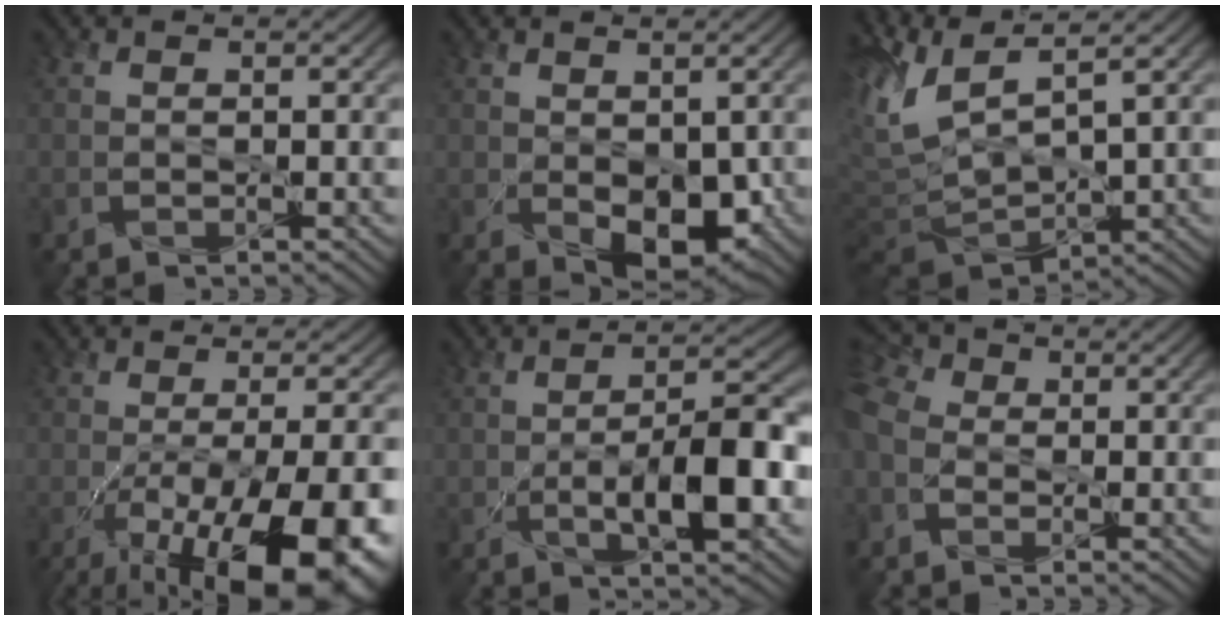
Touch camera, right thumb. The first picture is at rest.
{"total": 5.6, "force": [-0.7, 3.4, 4.4], "torque": [-0.082, -0.023, 0.000]}
{"total": 8.8, "force": [2.4, 2.8, 8.0], "torque": [-0.186, 0.002, 0.052]}
{"total": 16.0, "force": [-6.9, 5.5, 13.4], "torque": [-0.215, -0.039, -0.082]}
{"total": 8.4, "force": [-2.1, 2.6, 7.7], "torque": [-0.119, -0.003, -0.034]}
{"total": 6.9, "force": [-1.5, 5.1, 4.4], "torque": [-0.140, 0.001, -0.033]}